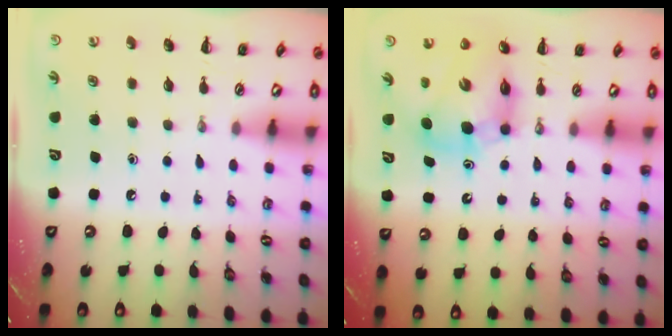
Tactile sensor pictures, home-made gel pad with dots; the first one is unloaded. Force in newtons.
{"total": 10.5, "press": 10.0, "slide": 3.1}